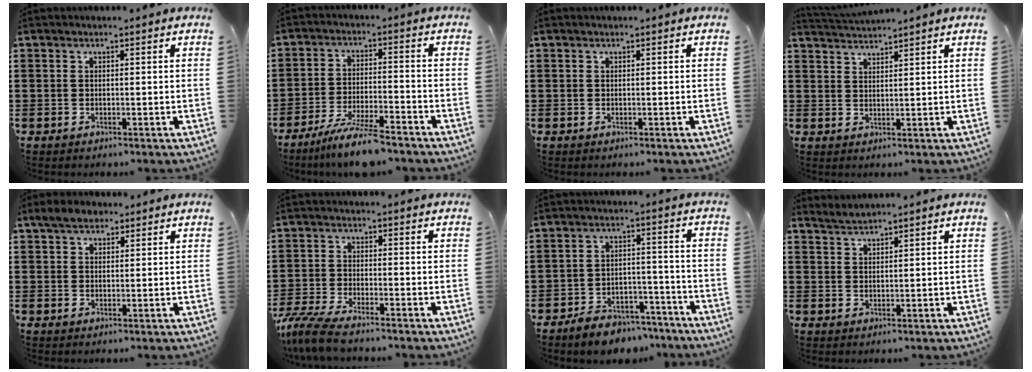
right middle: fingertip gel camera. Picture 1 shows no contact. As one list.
[{"total": 7.4, "force": [-6.4, 0.3, 3.8], "torque": [-0.074, -0.010, -0.119]}, {"total": 0.0}, {"total": 2.5, "force": [2.5, -0.4, -0.1], "torque": [-0.007, -0.006, 0.048]}, {"total": 3.1, "force": [2.5, 1.3, 1.2], "torque": [-0.022, 0.006, 0.045]}, {"total": 5.0, "force": [-4.4, 0.3, 2.4], "torque": [-0.073, -0.021, -0.095]}, {"total": 5.8, "force": [-5.5, 1.5, 1.0], "torque": [-0.012, 0.018, -0.109]}, {"total": 1.9, "force": [1.9, -0.5, 0.0], "torque": [-0.004, 0.002, 0.037]}]